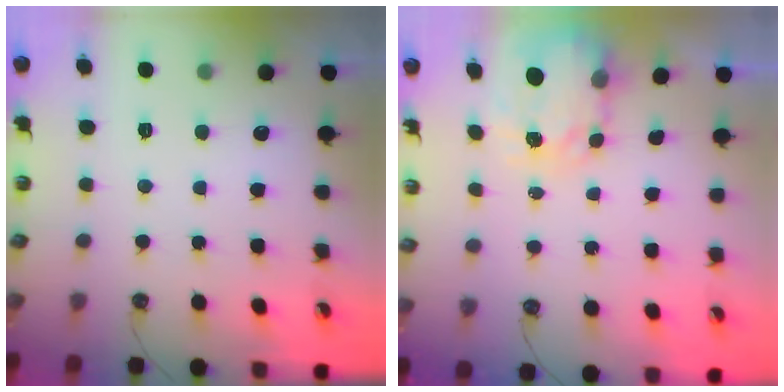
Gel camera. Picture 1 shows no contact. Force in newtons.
{"total": 4.1, "press": 4.1, "slide": 0.4}